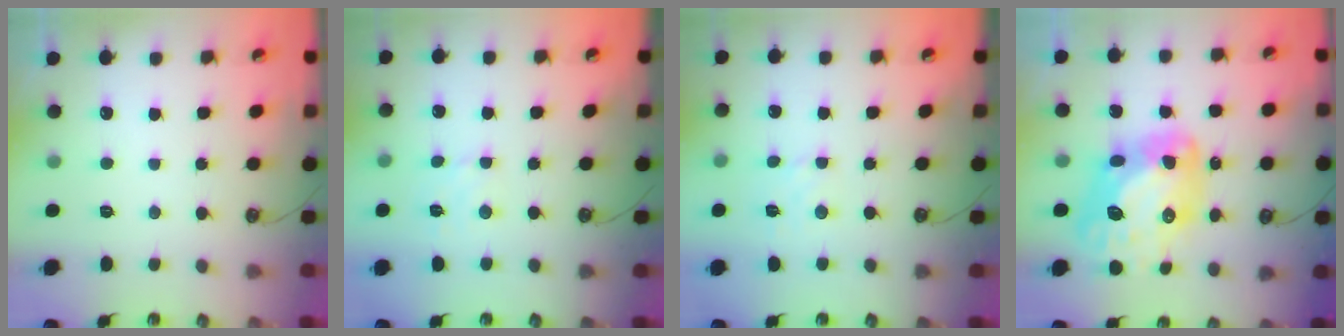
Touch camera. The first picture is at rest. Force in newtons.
{"total": 1.8, "press": 1.7, "slide": 0.7}
{"total": 2.2, "press": 2.2, "slide": 0.6}
{"total": 17.9, "press": 17.8, "slide": 1.9}